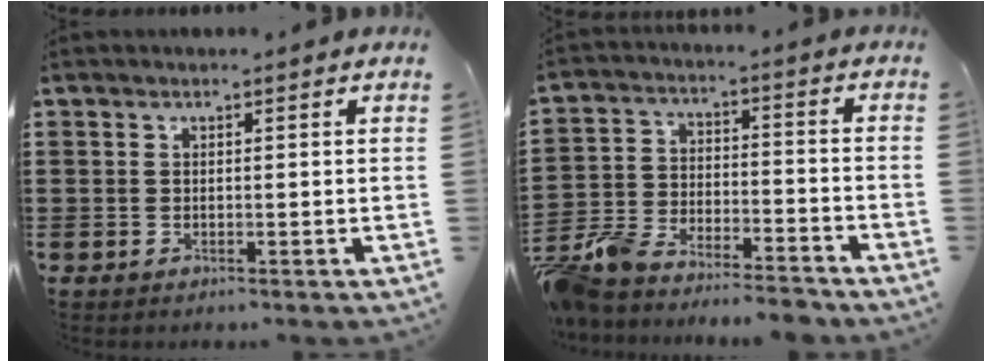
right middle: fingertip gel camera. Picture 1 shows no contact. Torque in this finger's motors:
{"motor_torque": [0.35, 0.02, 0.35, 0.21]}